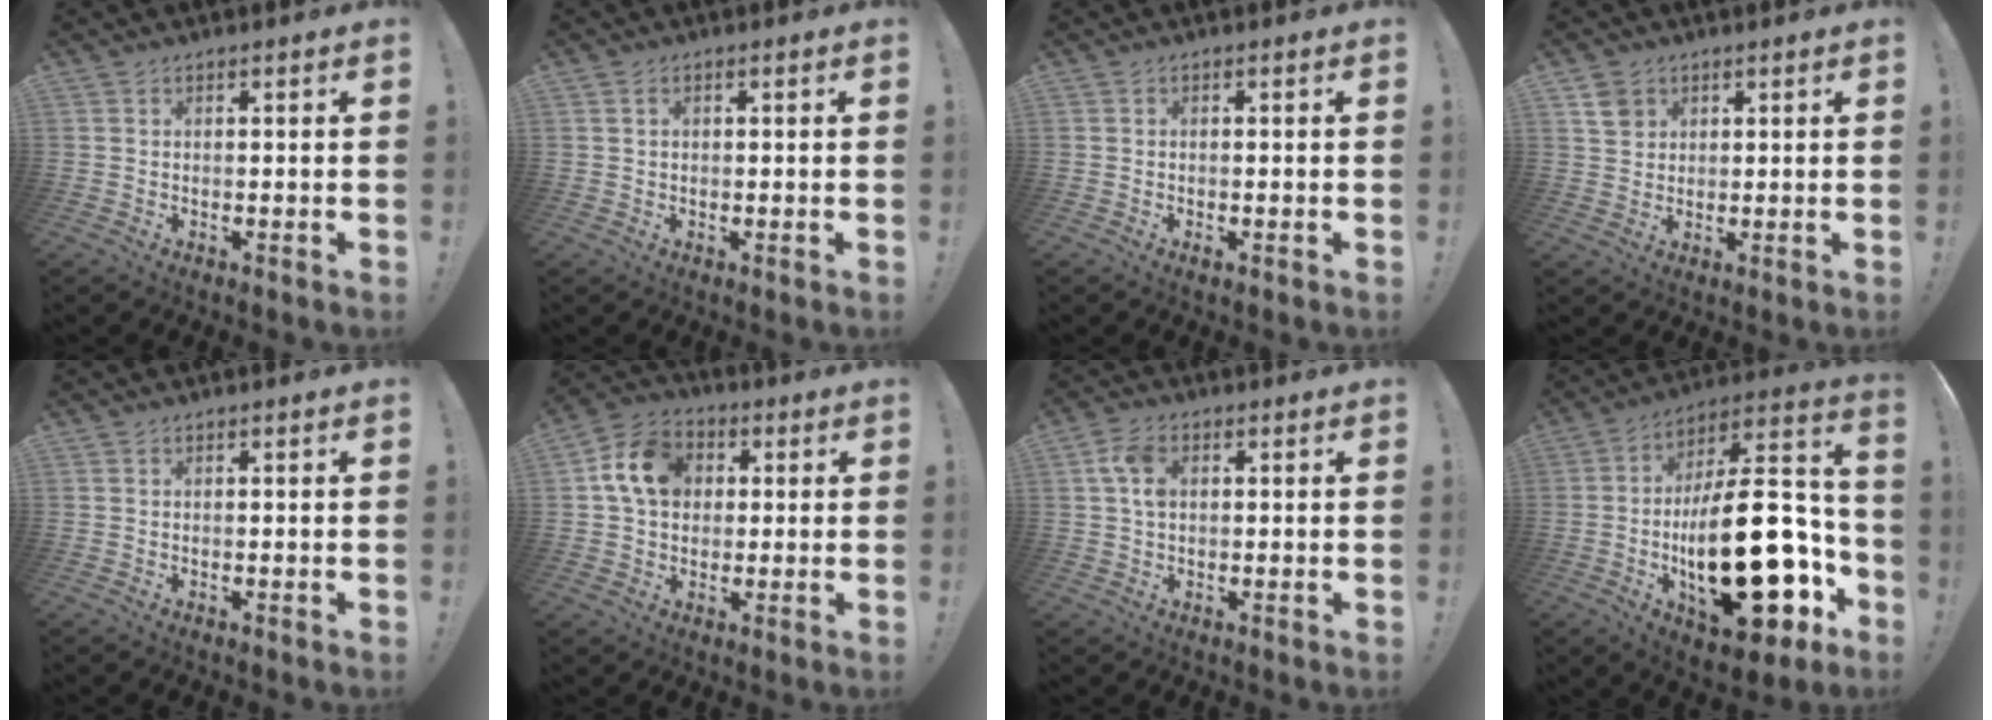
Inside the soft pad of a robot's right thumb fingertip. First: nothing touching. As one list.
[{"total": 1.3, "force": [0.5, 0.9, 0.8], "torque": [-0.012, 0.003, 0.008]}, {"total": 0.8, "force": [-0.1, 0.2, 0.7], "torque": [-0.006, -0.002, -0.004]}, {"total": 5.3, "force": [3.0, 4.2, 1.5], "torque": [-0.014, -0.011, 0.056]}, {"total": 0.0}, {"total": 13.3, "force": [3.0, 10.5, 7.6], "torque": [-0.121, 0.013, 0.062]}, {"total": 7.1, "force": [1.5, 4.6, 5.1], "torque": [-0.099, 0.004, 0.028]}, {"total": 31.6, "force": [-7.0, 13.4, 27.8], "torque": [-0.467, 0.042, -0.101]}]